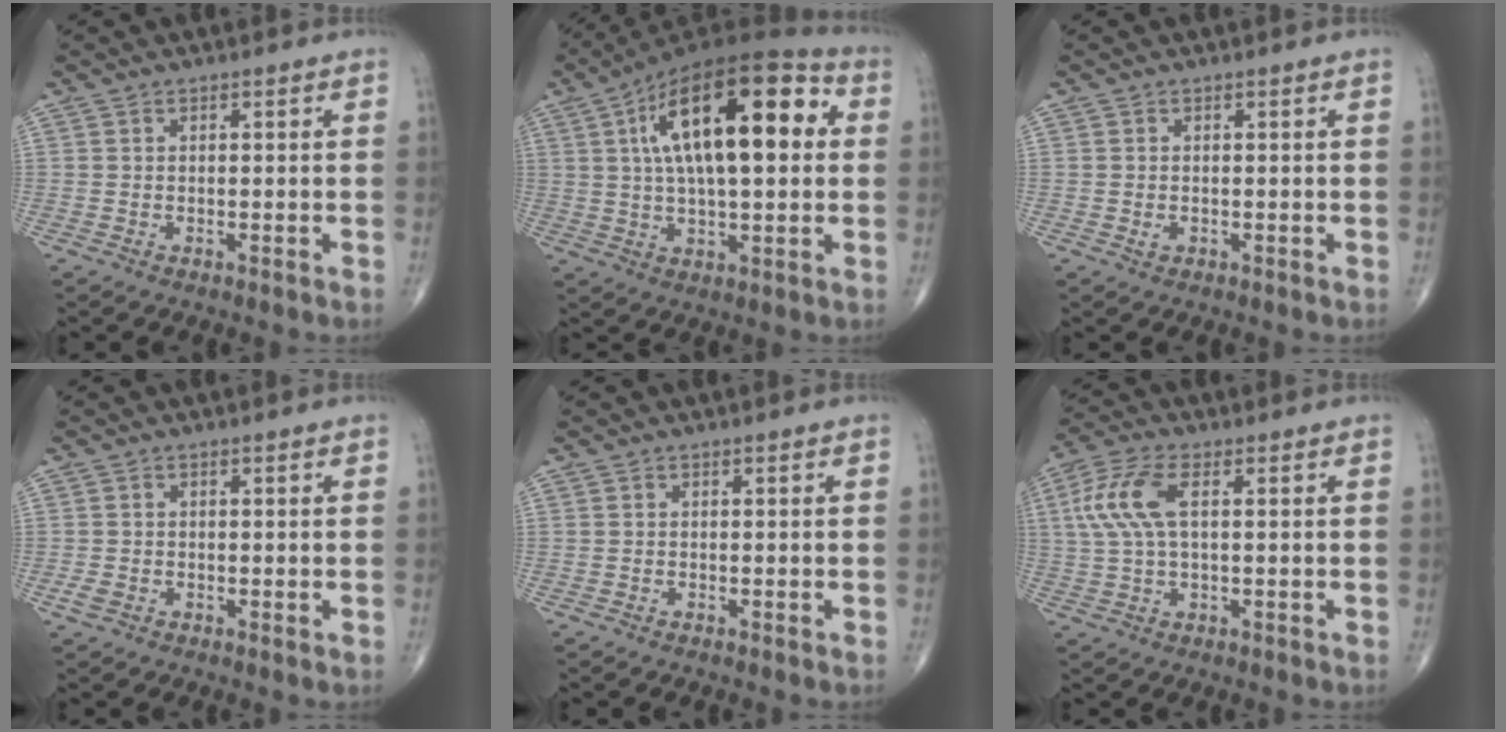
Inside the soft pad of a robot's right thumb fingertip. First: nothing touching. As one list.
[{"total": 23.6, "force": [5.1, 9.6, 20.9], "torque": [-0.330, 0.021, 0.071]}, {"total": 1.0, "force": [-0.3, 0.7, 0.7], "torque": [-0.011, 0.001, -0.003]}, {"total": 1.3, "force": [-0.5, 0.8, 0.9], "torque": [-0.015, -0.002, -0.011]}, {"total": 0.0}, {"total": 9.0, "force": [1.9, 4.0, 7.9], "torque": [-0.190, 0.019, 0.035]}]